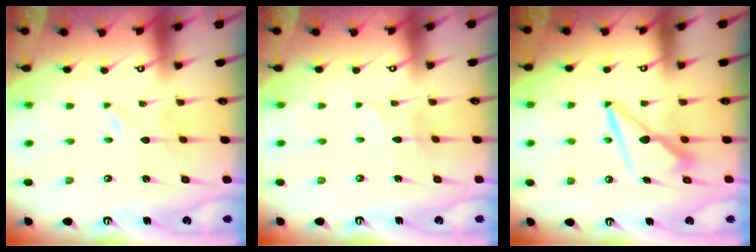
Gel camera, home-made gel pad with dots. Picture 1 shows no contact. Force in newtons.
{"total": 2.8, "press": 2.8, "slide": 0.2}
{"total": 9.2, "press": 9.2, "slide": 0.9}